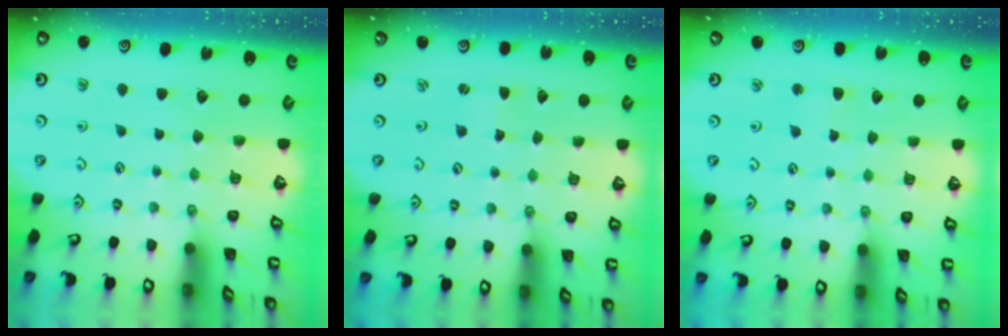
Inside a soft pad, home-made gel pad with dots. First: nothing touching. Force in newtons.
{"total": 0.0}
{"total": 2.1, "press": 2.0, "slide": 0.4}